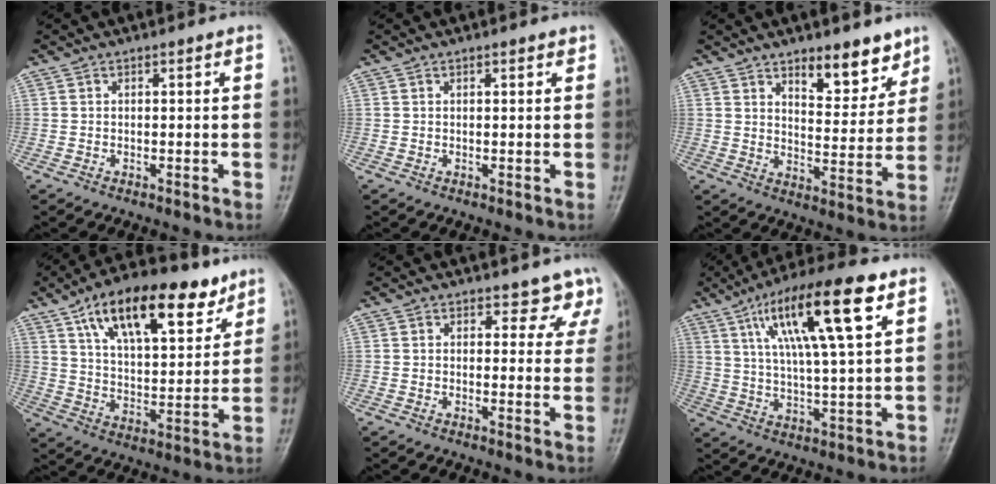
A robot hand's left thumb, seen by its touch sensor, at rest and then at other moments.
{"total": 1.0, "force": [0.7, 0.4, 0.6], "torque": [-0.007, -0.003, 0.007]}
{"total": 9.8, "force": [6.8, 3.9, 5.9], "torque": [-0.055, -0.051, 0.105]}
{"total": 20.5, "force": [11.9, 8.8, 14.2], "torque": [-0.193, -0.037, 0.201]}
{"total": 5.1, "force": [4.3, 2.6, 0.8], "torque": [0.029, -0.026, 0.034]}
{"total": 17.4, "force": [7.8, 3.3, 15.2], "torque": [-0.264, -0.011, 0.133]}